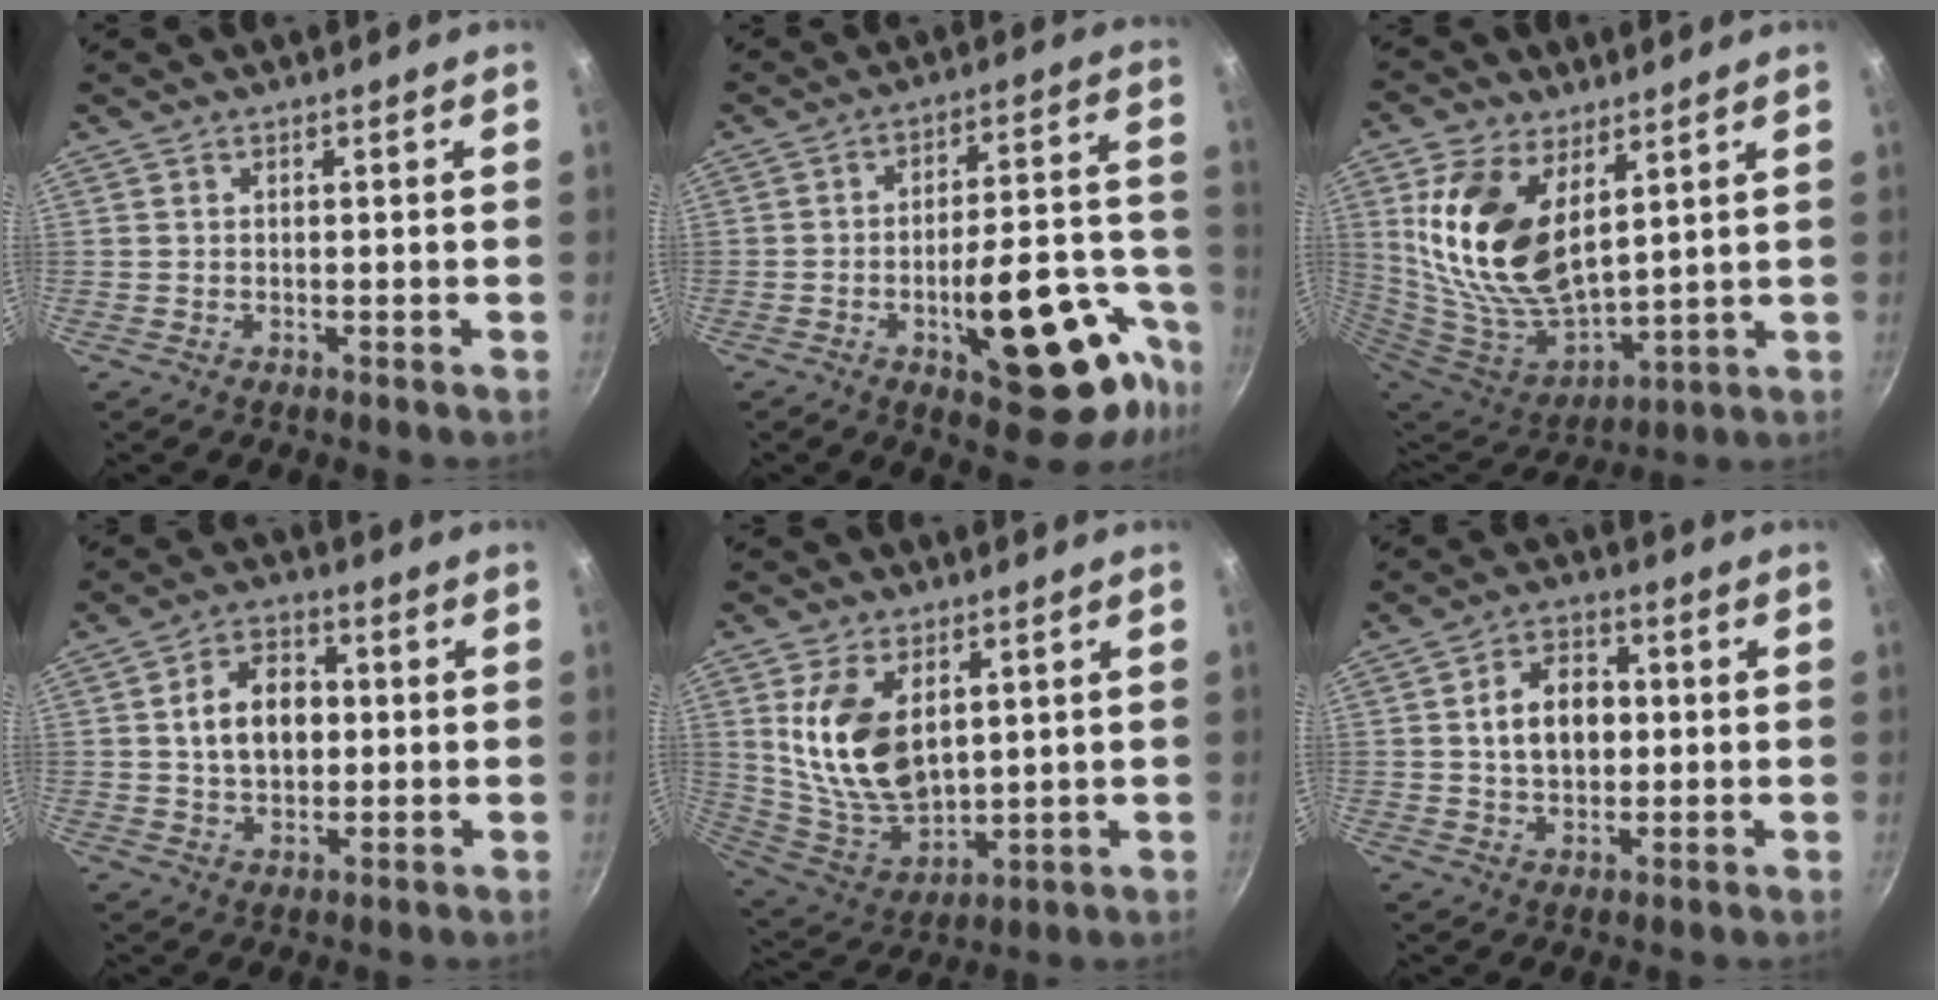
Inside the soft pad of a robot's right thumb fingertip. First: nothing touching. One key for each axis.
{"total": 22.3, "fx": -9.6, "fy": 8.7, "fz": 18.1, "tx": -0.181, "ty": 0.053, "tz": -0.132}
{"total": 19.7, "fx": 6.8, "fy": 11.0, "fz": 14.9, "tx": -0.288, "ty": -0.052, "tz": 0.145}
{"total": 10.2, "fx": 0.9, "fy": 7.2, "fz": 7.2, "tx": -0.097, "ty": 0.013, "tz": 0.011}
{"total": 15.4, "fx": 4.2, "fy": 9.3, "fz": 11.5, "tx": -0.197, "ty": -0.041, "tz": 0.096}
{"total": 9.6, "fx": 0.9, "fy": 6.8, "fz": 6.8, "tx": -0.088, "ty": 0.012, "tz": 0.011}